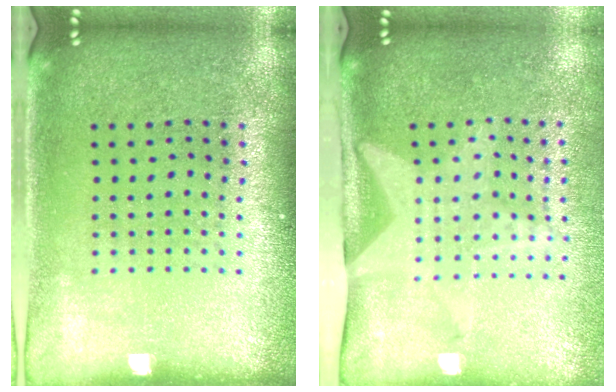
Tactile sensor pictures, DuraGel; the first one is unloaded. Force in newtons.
{"total": 2.0, "press": 1.5, "slide": 1.4}